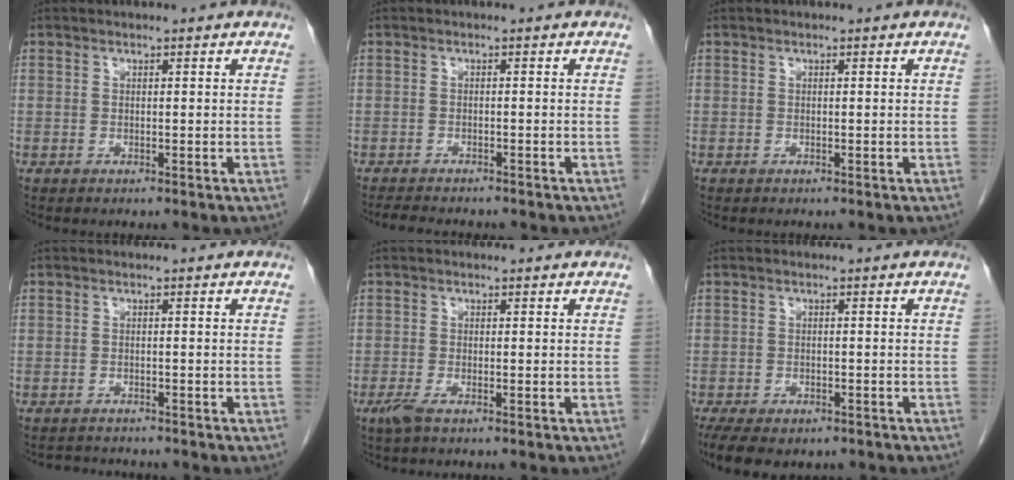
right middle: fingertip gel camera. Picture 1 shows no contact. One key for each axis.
{"total": 5.1, "fx": -4.6, "fy": 1.0, "fz": 2.0, "tx": -0.034, "ty": -0.012, "tz": -0.068}
{"total": 0.0}
{"total": 2.5, "fx": -2.4, "fy": 0.5, "fz": 0.0, "tx": -0.001, "ty": -0.010, "tz": -0.037}
{"total": 1.9, "fx": -1.2, "fy": 0.3, "fz": 1.4, "tx": -0.034, "ty": -0.005, "tz": -0.025}
{"total": 9.7, "fx": -7.1, "fy": 4.4, "fz": 4.9, "tx": -0.091, "ty": -0.009, "tz": -0.098}